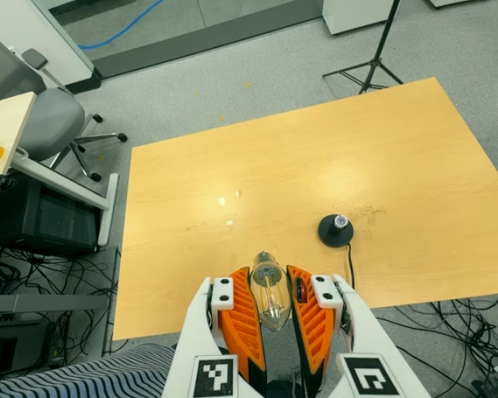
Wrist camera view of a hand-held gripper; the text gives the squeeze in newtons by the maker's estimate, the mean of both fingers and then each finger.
{"total": 22.8, "left": 26.5, "right": 19.1}